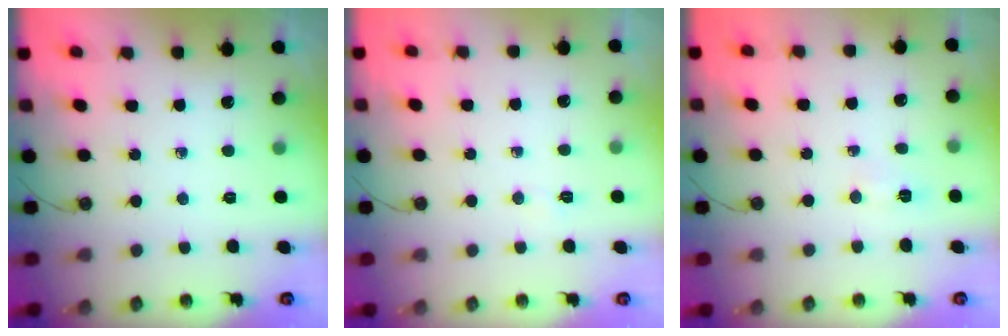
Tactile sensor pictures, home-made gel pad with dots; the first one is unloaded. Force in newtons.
{"total": 13.8, "press": 3.4, "slide": 13.3}
{"total": 2.9, "press": 2.7, "slide": 1.0}